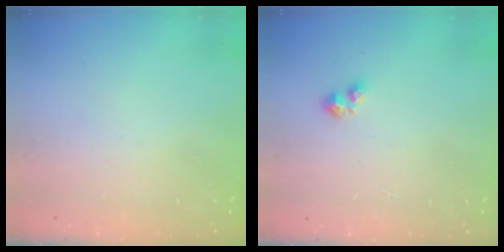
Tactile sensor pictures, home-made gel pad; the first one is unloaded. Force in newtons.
{"total": 2.4, "press": 2.4, "slide": 0.5}